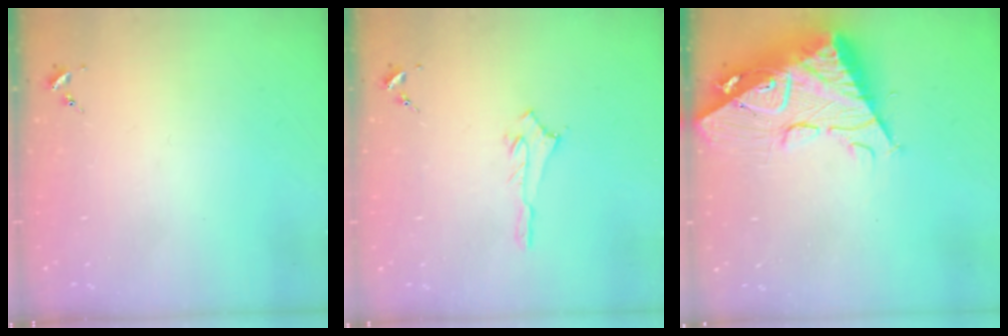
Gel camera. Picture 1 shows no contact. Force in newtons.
{"total": 2.6, "press": 2.6, "slide": 0.2}
{"total": 21.1, "press": 21.0, "slide": 2.0}